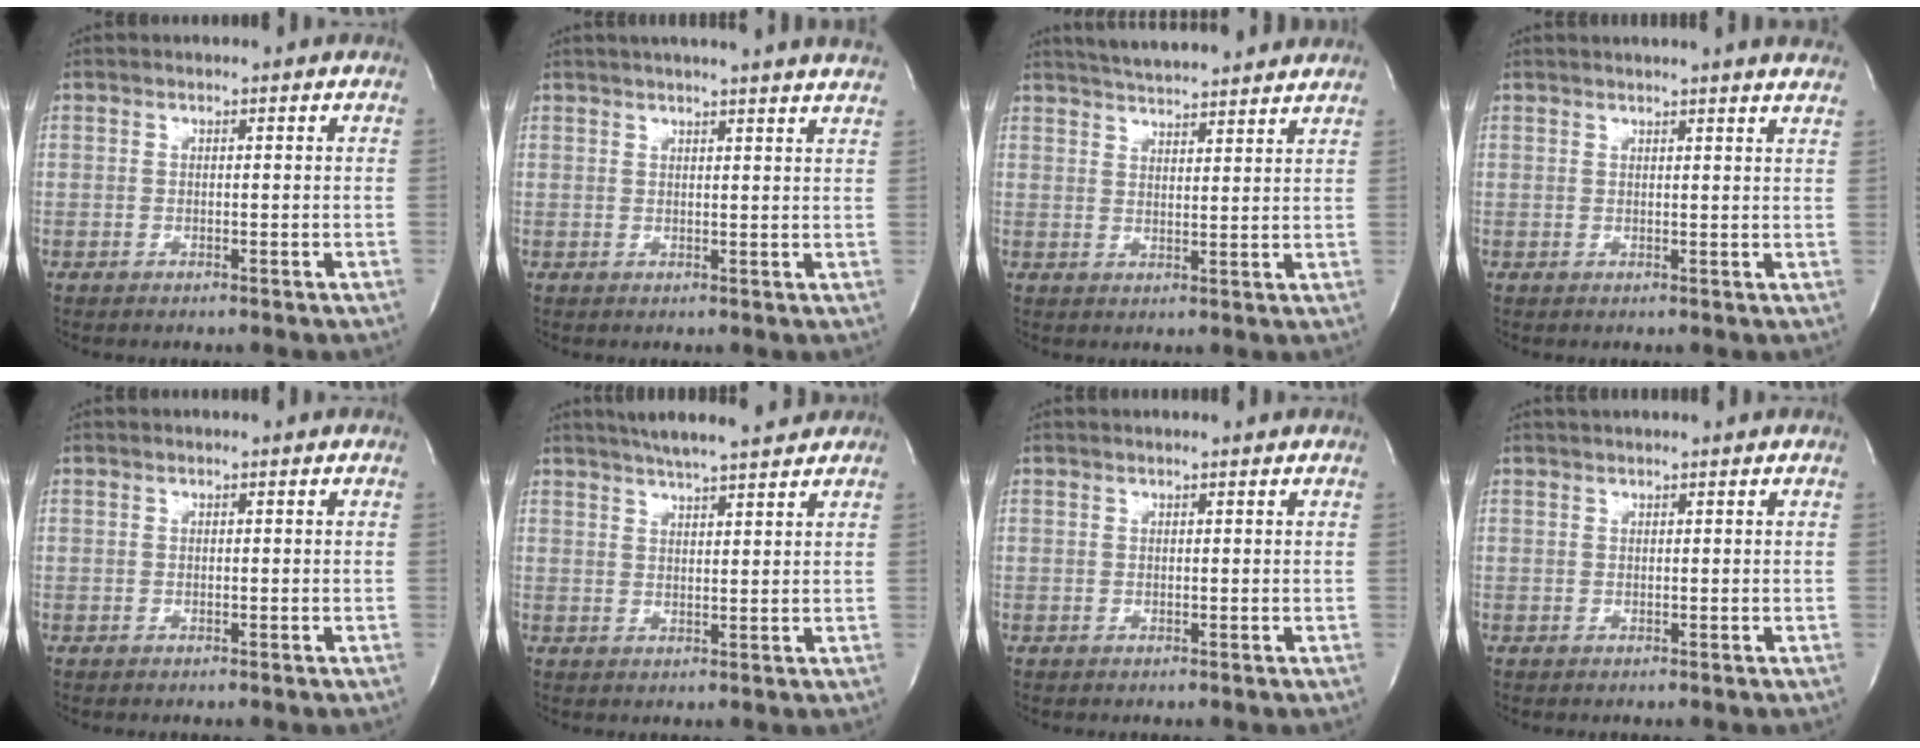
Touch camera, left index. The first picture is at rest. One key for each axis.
{"total": 15.0, "fx": 13.5, "fy": -0.2, "fz": 6.5, "tx": -0.106, "ty": 0.003, "tz": 0.161}
{"total": 12.8, "fx": 11.8, "fy": 1.2, "fz": 4.9, "tx": -0.084, "ty": 0.015, "tz": 0.162}
{"total": 10.5, "fx": 9.7, "fy": -0.2, "fz": 4.1, "tx": -0.065, "ty": -0.005, "tz": 0.101}
{"total": 0.0}
{"total": 9.5, "fx": 8.3, "fy": 0.9, "fz": 4.4, "tx": -0.071, "ty": 0.013, "tz": 0.115}
{"total": 1.2, "fx": 1.1, "fy": -0.1, "fz": 0.4, "tx": -0.009, "ty": 0.004, "tz": 0.015}
{"total": 2.8, "fx": 2.6, "fy": -0.2, "fz": 1.2, "tx": -0.015, "ty": 0.025, "tz": 0.038}